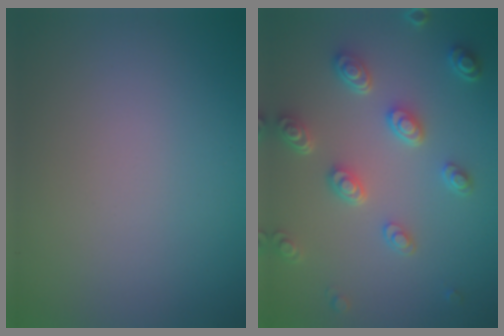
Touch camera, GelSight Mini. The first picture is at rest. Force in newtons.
{"total": 4.7, "press": 3.6, "slide": 2.9}